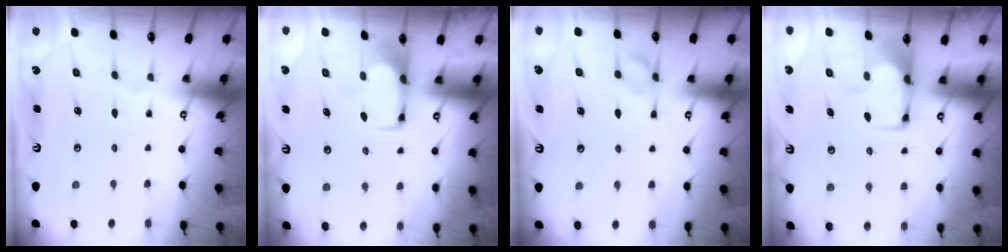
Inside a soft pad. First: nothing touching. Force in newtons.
{"total": 1.9, "press": 1.9, "slide": 0.4}
{"total": 6.1, "press": 6.1, "slide": 0.5}
{"total": 1.7, "press": 1.6, "slide": 0.5}